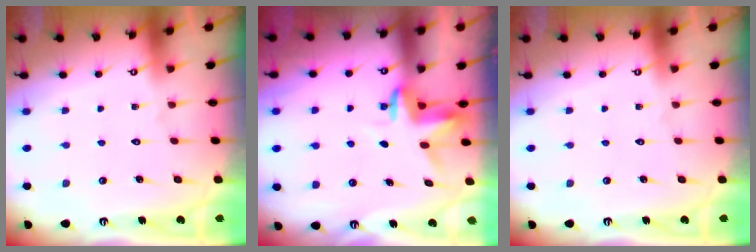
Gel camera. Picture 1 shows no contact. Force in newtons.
{"total": 3.6, "press": 3.6, "slide": 0.2}
{"total": 0.0}